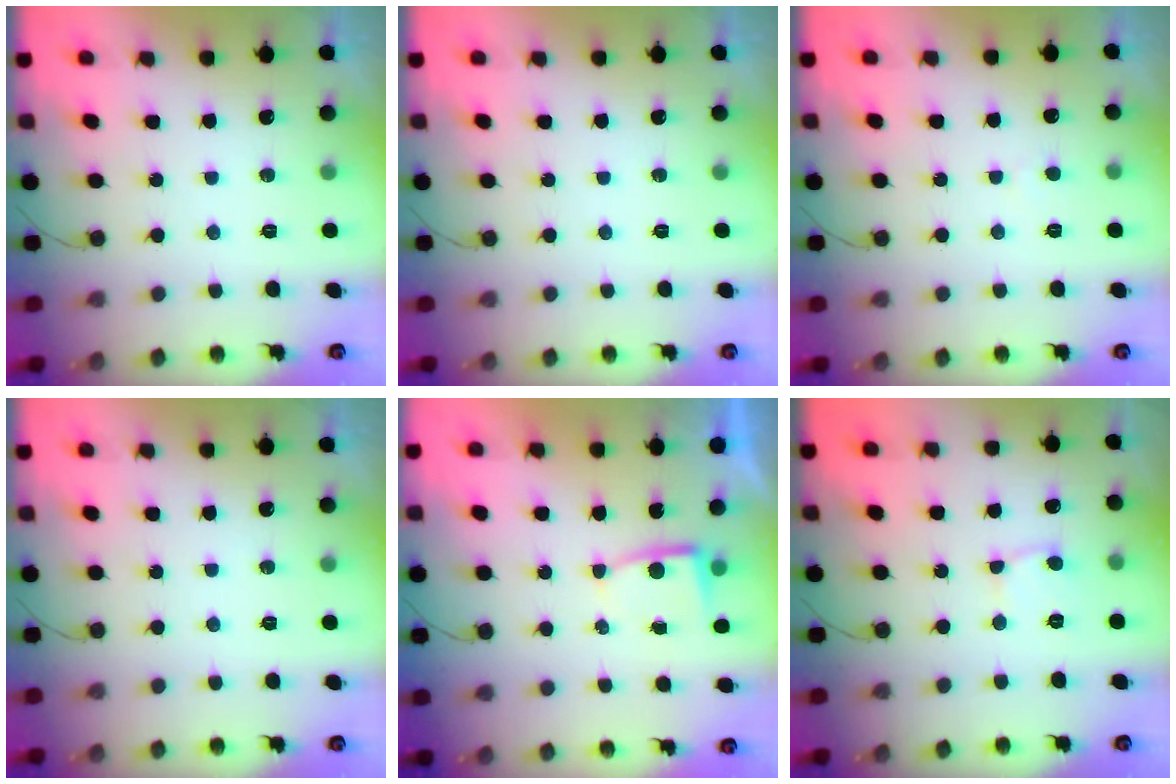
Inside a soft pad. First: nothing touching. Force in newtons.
{"total": 0.0}
{"total": 1.6, "press": 1.6, "slide": 0.1}
{"total": 0.0}
{"total": 2.2, "press": 2.2, "slide": 0.3}
{"total": 2.7, "press": 2.7, "slide": 0.2}